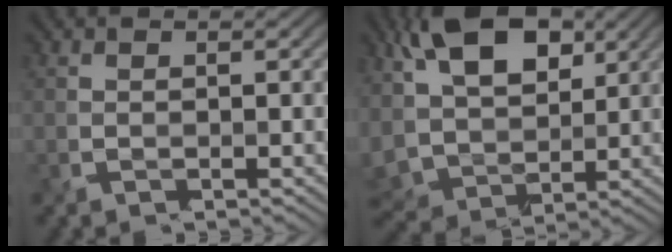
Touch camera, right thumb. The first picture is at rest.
{"total": 12.4, "force": [4.7, 7.2, 8.9], "torque": [-0.203, 0.003, 0.097]}